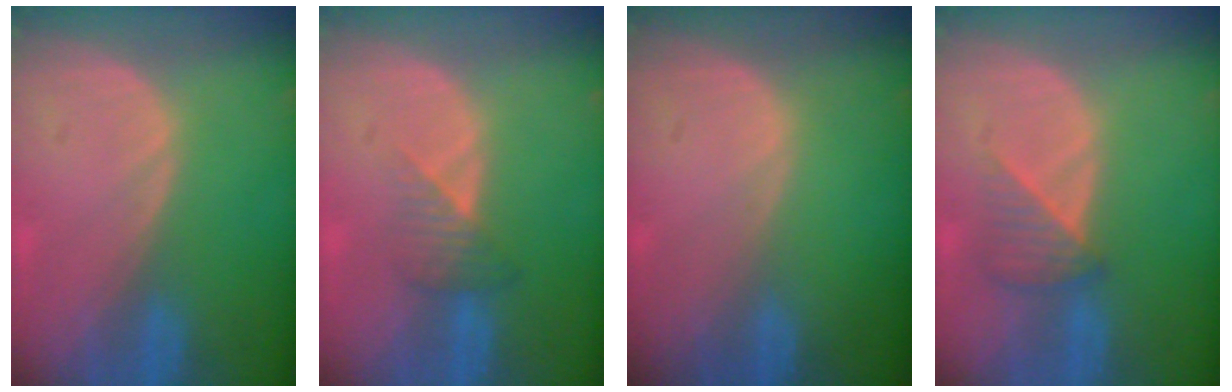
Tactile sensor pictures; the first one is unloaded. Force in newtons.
{"total": 3.3, "press": 3.1, "slide": 1.3}
{"total": 0.0}
{"total": 3.5, "press": 3.5, "slide": 0.4}